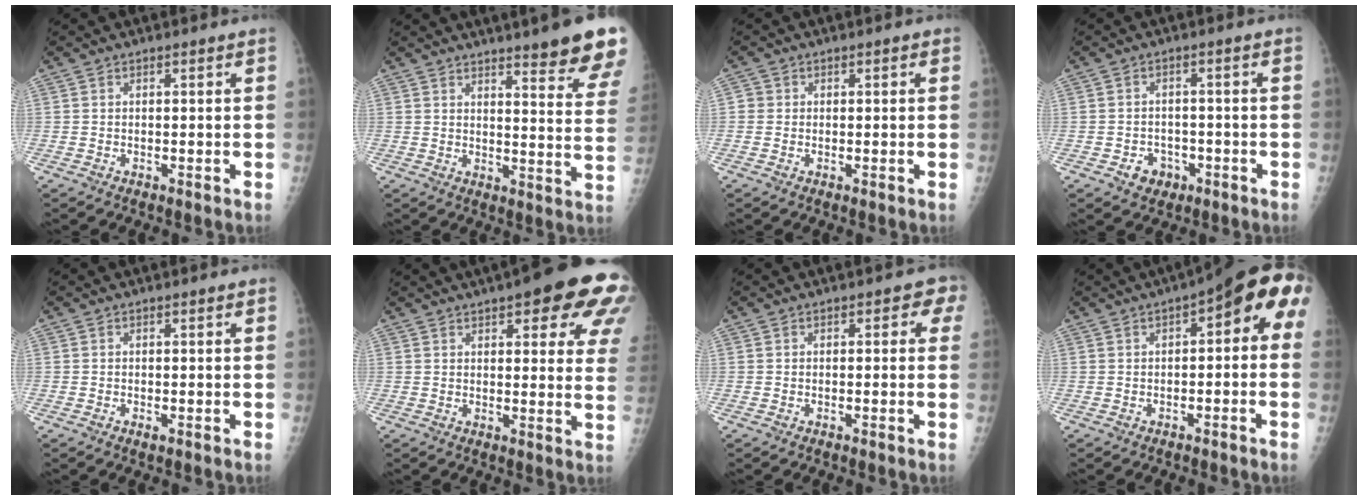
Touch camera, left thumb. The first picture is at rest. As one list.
[{"total": 16.0, "force": [12.2, 1.9, 10.2], "torque": [-0.104, -0.074, 0.146]}, {"total": 1.8, "force": [0.0, 1.8, 0.4], "torque": [0.008, 0.004, -0.004]}, {"total": 4.0, "force": [-2.0, 3.3, 1.3], "torque": [0.000, 0.015, -0.024]}, {"total": 0.8, "force": [-0.2, 0.3, 0.8], "torque": [-0.011, 0.001, -0.003]}, {"total": 19.8, "force": [10.3, 6.1, 15.7], "torque": [-0.170, -0.018, 0.115]}, {"total": 2.5, "force": [0.6, 1.8, 1.6], "torque": [0.013, 0.005, -0.007]}, {"total": 9.6, "force": [1.2, 4.2, 8.6], "torque": [-0.087, 0.041, 0.004]}]